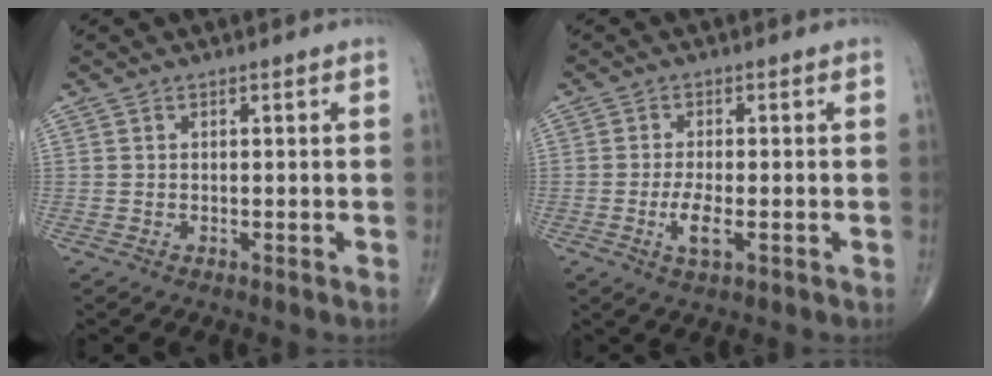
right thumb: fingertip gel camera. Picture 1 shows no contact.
{"total": 4.1, "force": [-1.2, 1.3, 3.7], "torque": [-0.074, -0.004, -0.021]}